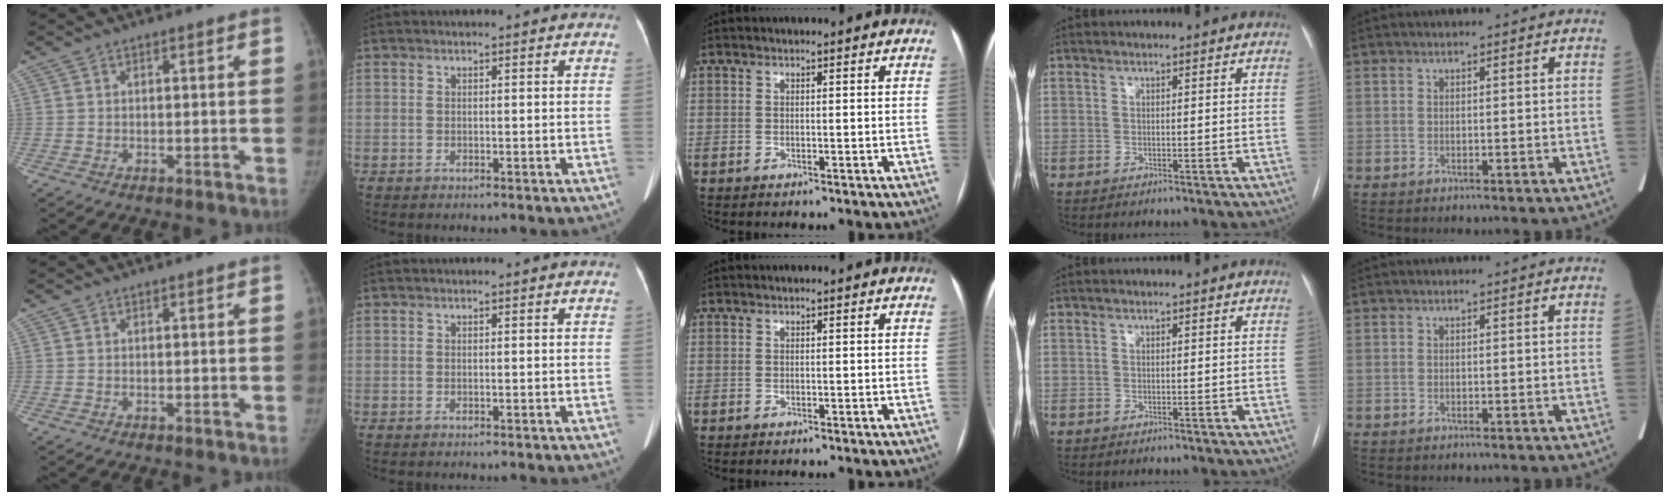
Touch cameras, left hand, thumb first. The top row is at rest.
{}